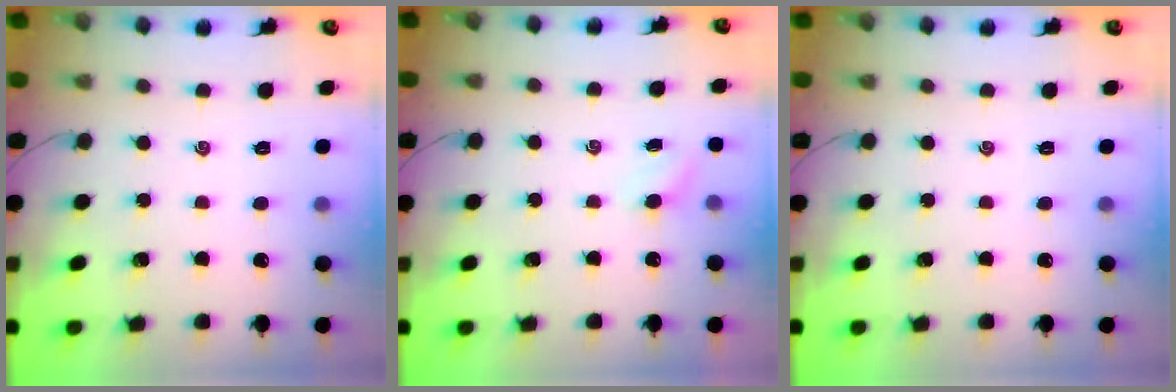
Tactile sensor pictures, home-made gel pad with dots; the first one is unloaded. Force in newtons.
{"total": 2.7, "press": 2.6, "slide": 0.8}
{"total": 0.0}